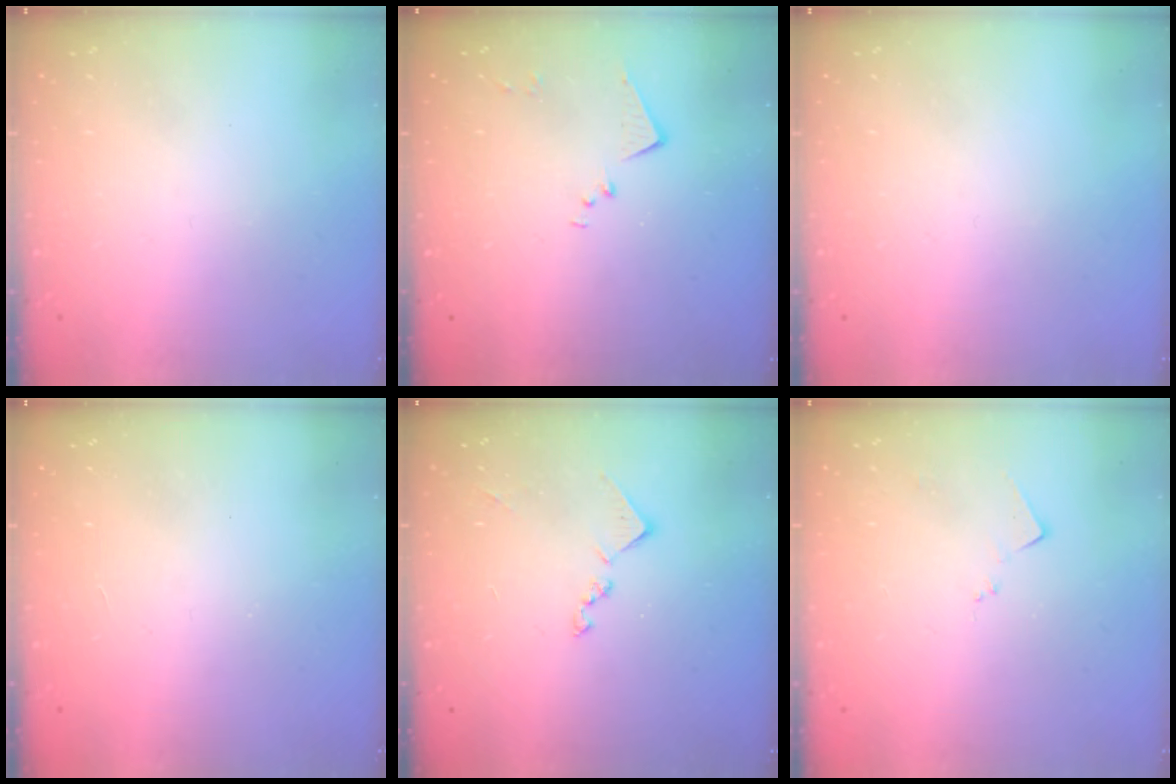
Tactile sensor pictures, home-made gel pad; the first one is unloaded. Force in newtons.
{"total": 5.1, "press": 5.1, "slide": 0.6}
{"total": 0.0}
{"total": 1.0, "press": 1.0, "slide": 0.1}
{"total": 8.9, "press": 8.9, "slide": 0.6}
{"total": 6.8, "press": 6.7, "slide": 0.8}